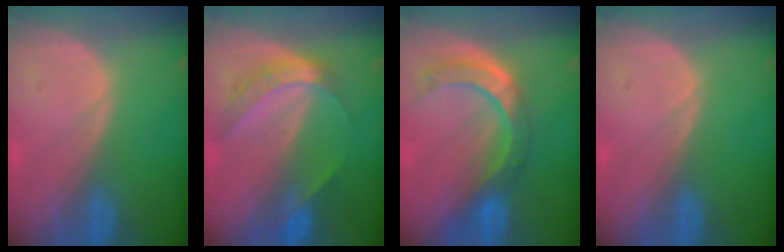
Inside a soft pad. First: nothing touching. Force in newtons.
{"total": 6.3, "press": 5.2, "slide": 3.4}
{"total": 8.3, "press": 7.2, "slide": 4.2}
{"total": 0.0}